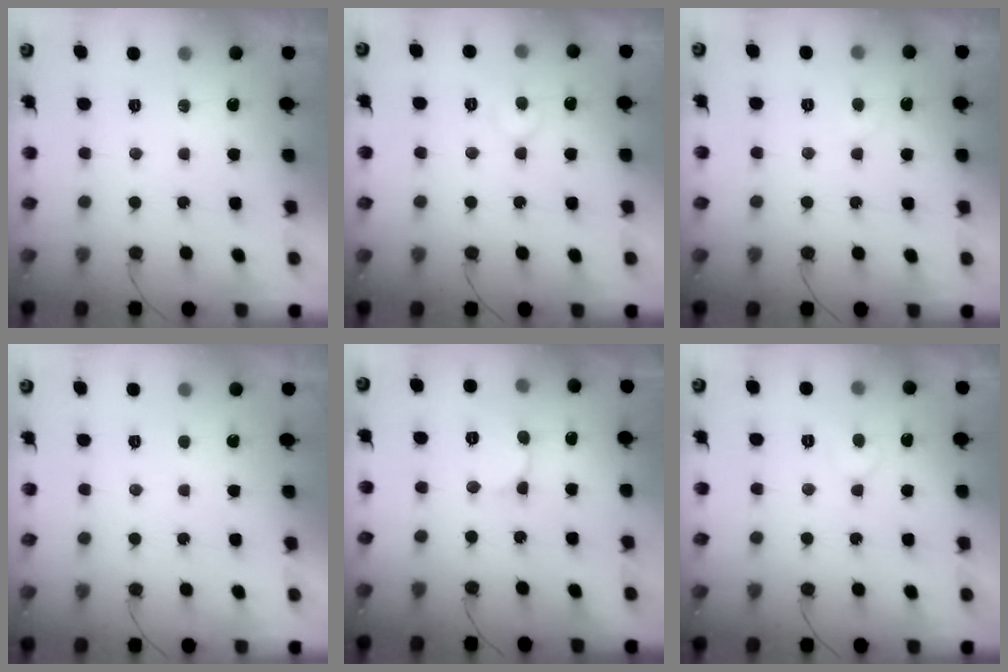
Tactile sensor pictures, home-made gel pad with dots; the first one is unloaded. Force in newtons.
{"total": 7.1, "press": 7.1, "slide": 0.3}
{"total": 3.3, "press": 3.3, "slide": 0.4}
{"total": 1.6, "press": 1.6, "slide": 0.2}
{"total": 2.6, "press": 2.6, "slide": 0.2}
{"total": 5.9, "press": 5.9, "slide": 0.4}